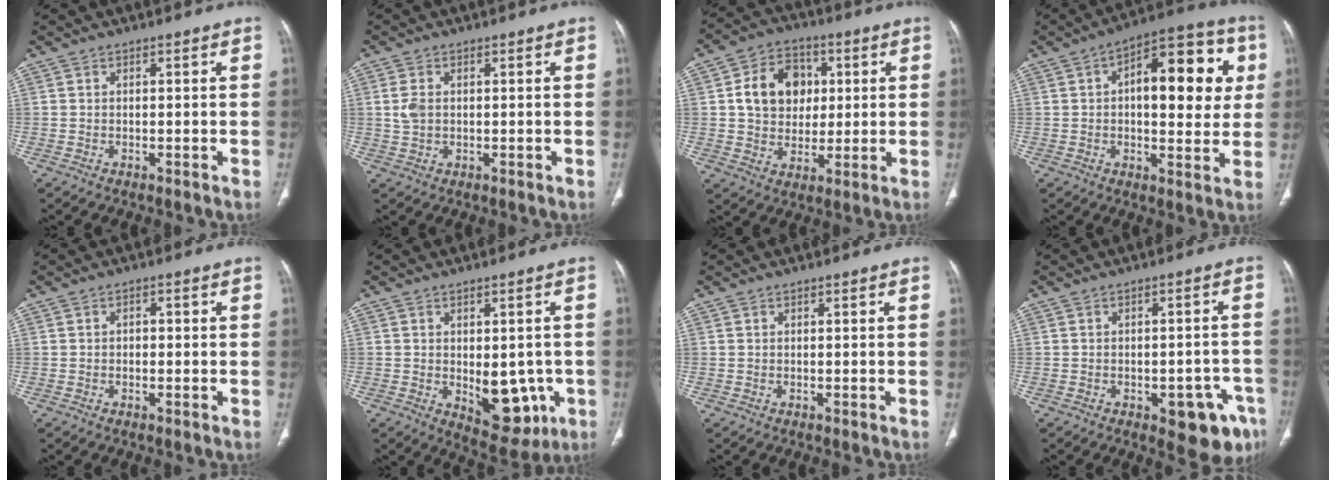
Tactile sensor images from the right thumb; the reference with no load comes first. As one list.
[{"total": 3.1, "force": [0.3, 2.1, 2.3], "torque": [-0.056, 0.001, 0.008]}, {"total": 12.7, "force": [2.4, 10.1, 7.3], "torque": [-0.084, 0.004, 0.039]}, {"total": 18.6, "force": [3.6, 8.8, 15.9], "torque": [-0.170, 0.020, 0.041]}, {"total": 1.3, "force": [-0.2, 1.0, 0.9], "torque": [-0.008, 0.006, -0.005]}, {"total": 10.7, "force": [-2.2, 6.2, 8.4], "torque": [-0.069, -0.005, -0.013]}, {"total": 0.0}, {"total": 10.3, "force": [-5.2, 4.5, 7.7], "torque": [-0.065, 0.026, -0.058]}]